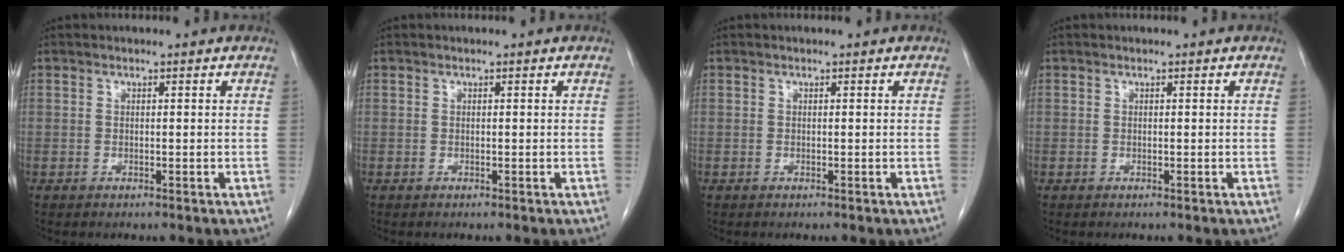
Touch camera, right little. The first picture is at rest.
{"total": 0.0}
{"total": 0.0}
{"total": 0.0}